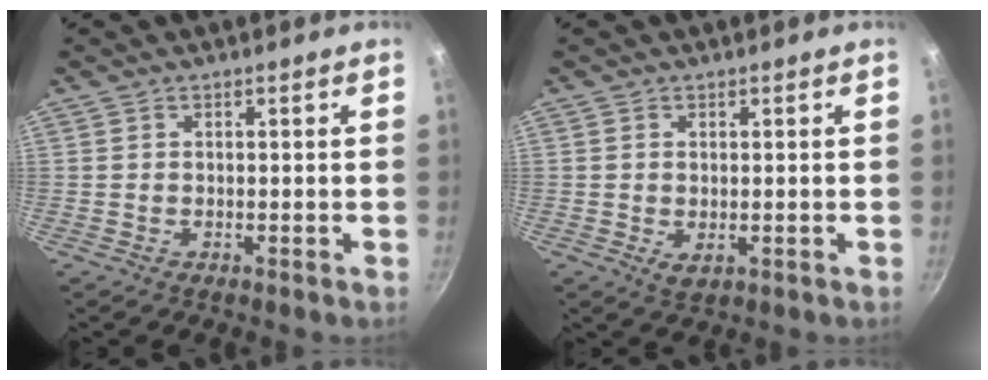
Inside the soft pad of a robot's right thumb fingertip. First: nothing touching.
{"total": 2.4, "force": [-0.2, 1.4, 1.9], "torque": [-0.031, -0.008, 0.000]}